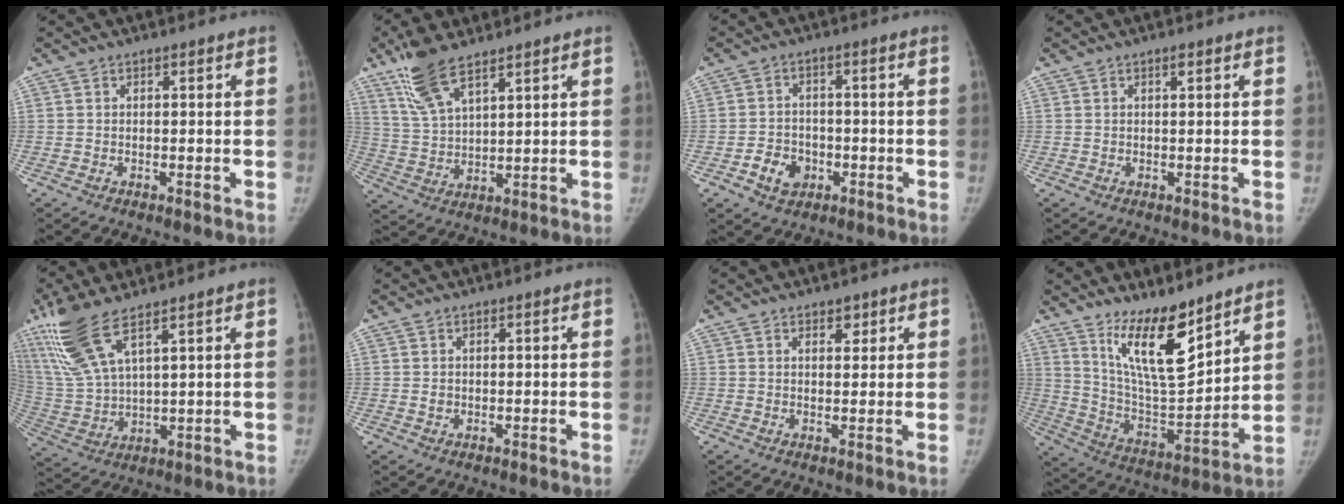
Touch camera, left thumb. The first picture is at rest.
{"total": 10.0, "force": [6.9, 3.5, 6.3], "torque": [-0.117, -0.024, 0.145]}
{"total": 6.1, "force": [-2.5, 4.9, 2.8], "torque": [-0.027, 0.016, -0.037]}
{"total": 0.6, "force": [0.3, 0.2, 0.5], "torque": [-0.003, 0.001, 0.003]}
{"total": 13.4, "force": [8.3, 3.9, 9.8], "torque": [-0.222, -0.025, 0.180]}
{"total": 1.2, "force": [-0.1, 1.1, 0.5], "torque": [-0.004, 0.002, 0.000]}
{"total": 2.0, "force": [1.2, 1.4, 0.8], "torque": [0.010, -0.005, 0.016]}
{"total": 15.0, "force": [10.5, 4.4, 9.8], "torque": [-0.131, -0.086, 0.200]}